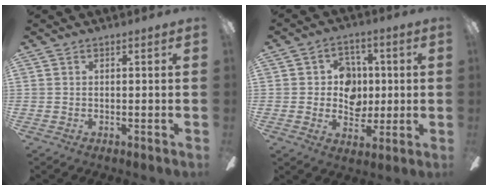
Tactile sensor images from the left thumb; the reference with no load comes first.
{"total": 8.2, "force": [0.6, 7.3, 3.6], "torque": [-0.044, 0.005, 0.013]}